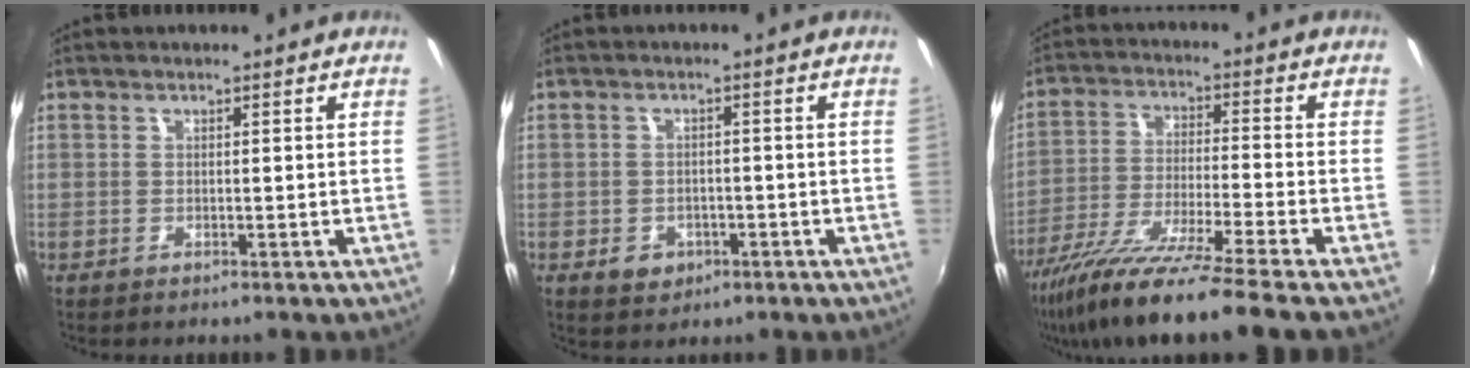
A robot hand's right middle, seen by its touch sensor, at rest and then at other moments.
{"total": 4.5, "force": [-2.0, 3.5, 1.9], "torque": [-0.047, 0.003, -0.022]}
{"total": 16.7, "force": [-13.5, -1.6, 9.7], "torque": [-0.184, -0.047, -0.235]}